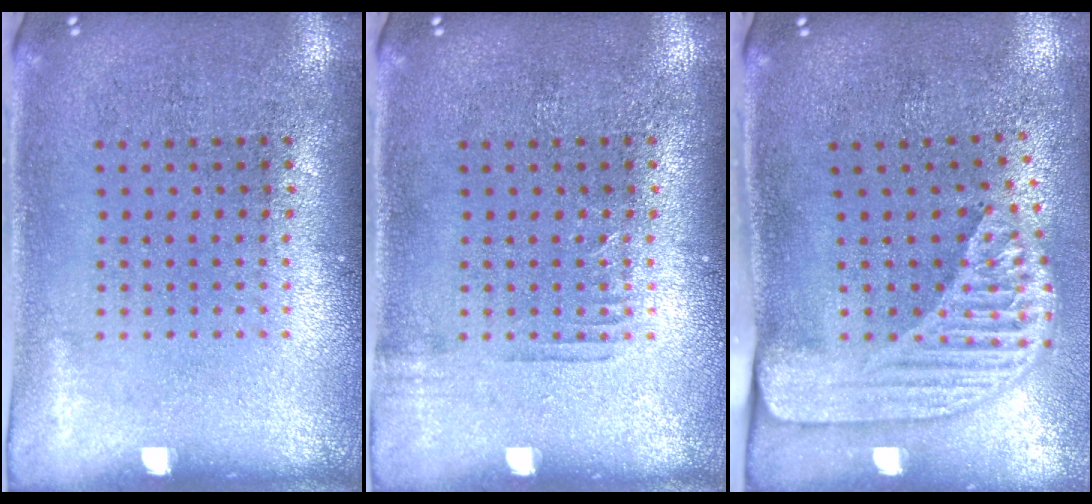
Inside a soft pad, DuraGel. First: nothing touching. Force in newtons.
{"total": 0.7, "press": 0.6, "slide": 0.2}
{"total": 2.3, "press": 1.7, "slide": 1.5}